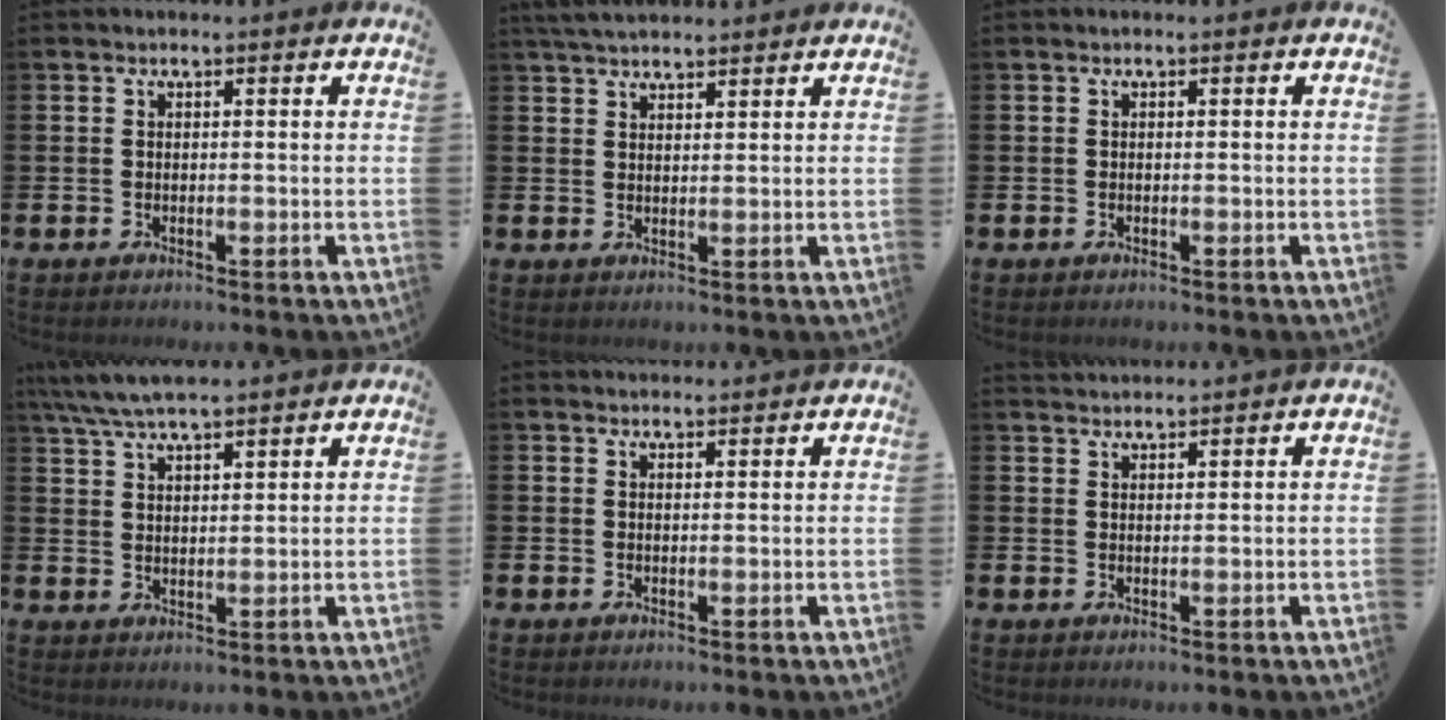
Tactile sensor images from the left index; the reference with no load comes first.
{"total": 4.0, "force": [3.7, 0.8, 1.0], "torque": [-0.025, -0.011, 0.070]}
{"total": 0.0}
{"total": 6.1, "force": [5.7, 0.8, 2.1], "torque": [-0.061, -0.017, 0.105]}
{"total": 1.7, "force": [1.6, 0.3, 0.0], "torque": [0.009, -0.007, 0.028]}
{"total": 2.0, "force": [2.0, 0.3, 0.0], "torque": [0.000, -0.010, 0.037]}